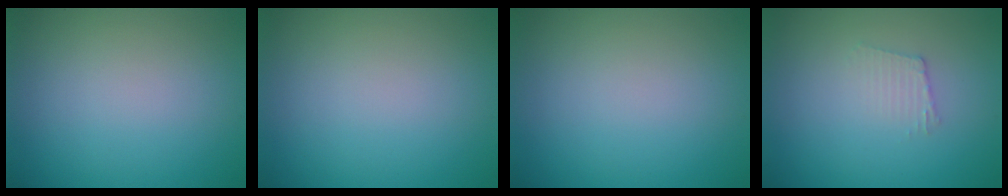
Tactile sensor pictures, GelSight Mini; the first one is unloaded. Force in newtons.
{"total": 0.0}
{"total": 0.0}
{"total": 1.2, "press": 1.2, "slide": 0.2}